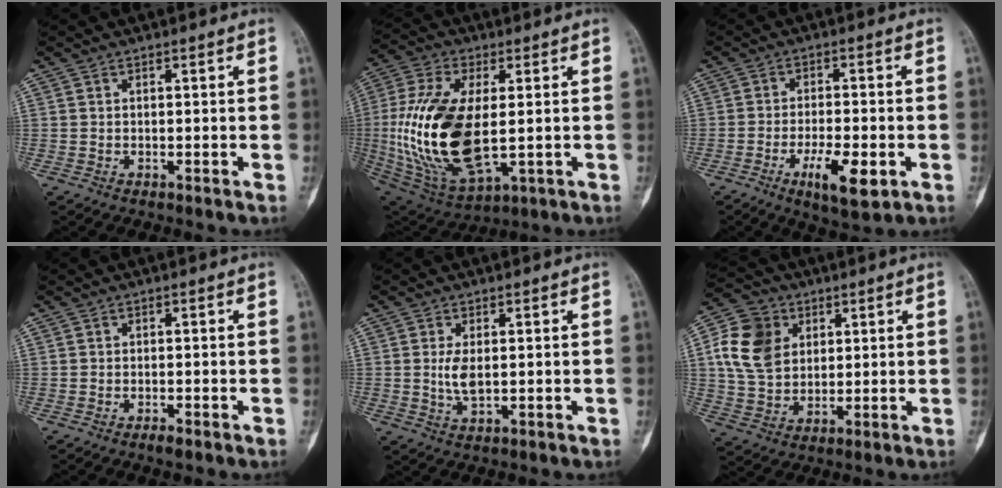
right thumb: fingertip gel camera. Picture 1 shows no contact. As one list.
[{"total": 22.6, "force": [-0.4, 10.9, 19.8], "torque": [-0.419, -0.013, 0.010]}, {"total": 8.5, "force": [-3.3, 2.8, 7.3], "torque": [-0.123, 0.004, -0.051]}, {"total": 1.3, "force": [-0.9, 0.4, 0.8], "torque": [-0.016, 0.002, -0.017]}, {"total": 3.9, "force": [0.3, 1.8, 3.4], "torque": [-0.071, -0.009, 0.011]}, {"total": 12.8, "force": [3.4, 9.9, 7.3], "torque": [-0.122, -0.001, 0.062]}]